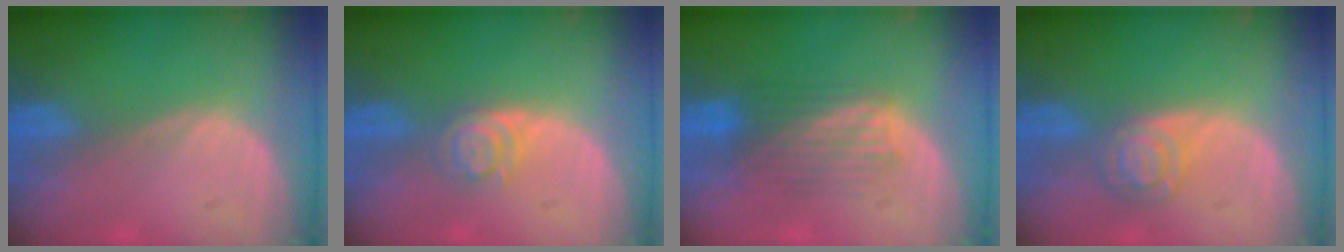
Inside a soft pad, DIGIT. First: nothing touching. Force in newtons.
{"total": 4.0, "press": 3.6, "slide": 1.7}
{"total": 5.2, "press": 5.1, "slide": 0.3}
{"total": 5.1, "press": 4.4, "slide": 2.5}